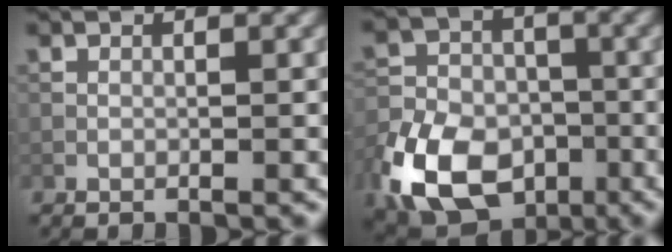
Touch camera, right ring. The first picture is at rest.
{"total": 11.6, "force": [-5.5, 7.9, 6.5], "torque": [-0.137, -0.025, -0.108]}